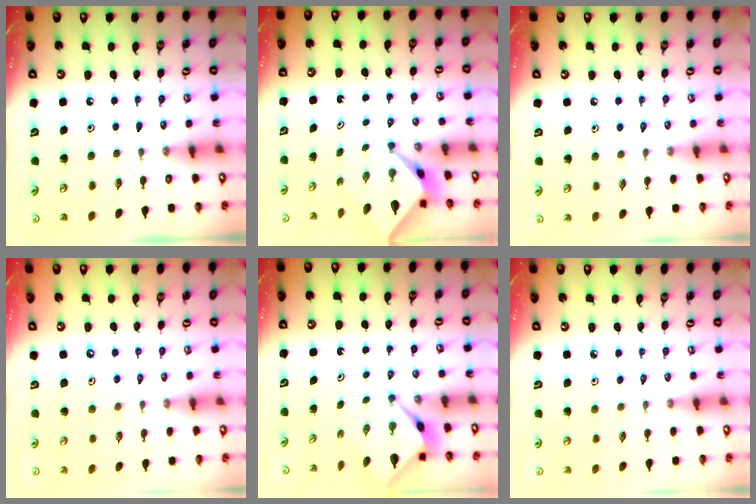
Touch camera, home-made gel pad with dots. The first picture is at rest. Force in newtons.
{"total": 2.4, "press": 2.4, "slide": 0.2}
{"total": 2.1, "press": 2.1, "slide": 0.4}
{"total": 1.6, "press": 1.5, "slide": 0.4}
{"total": 2.6, "press": 2.6, "slide": 0.1}
{"total": 3.1, "press": 3.0, "slide": 0.6}